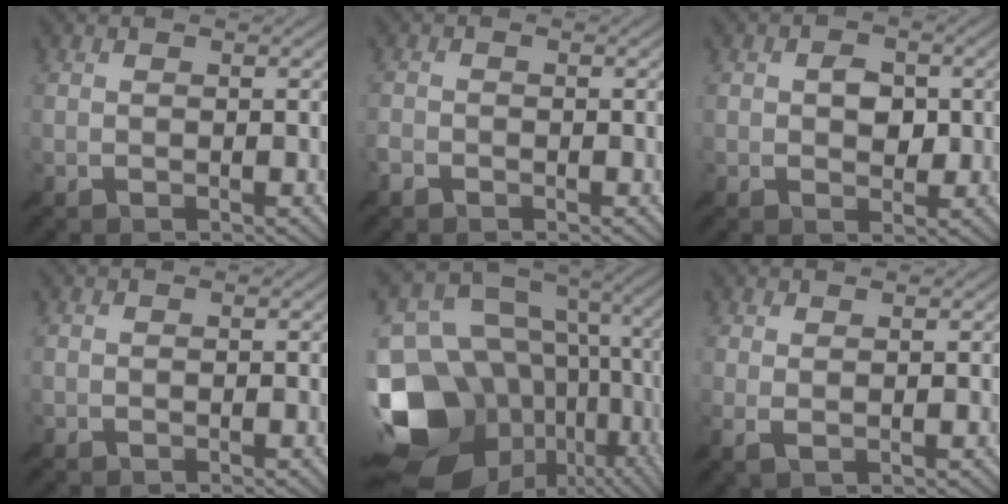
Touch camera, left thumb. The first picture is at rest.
{"total": 1.4, "force": [-1.1, 0.8, 0.4], "torque": [-0.010, 0.001, -0.029]}
{"total": 3.1, "force": [0.3, 2.3, 2.1], "torque": [-0.036, 0.000, -0.001]}
{"total": 0.0}
{"total": 21.0, "force": [-6.5, 16.1, 11.8], "torque": [-0.309, -0.016, -0.072]}
{"total": 2.2, "force": [0.6, 0.4, 2.0], "torque": [-0.042, 0.005, 0.012]}